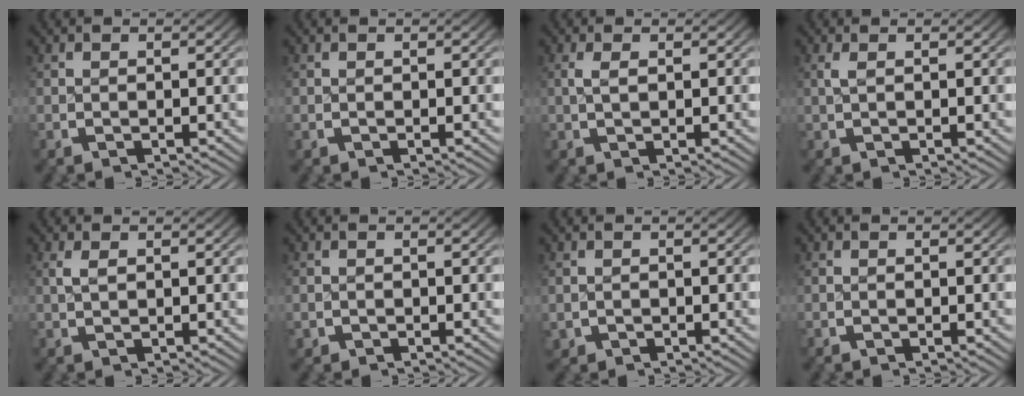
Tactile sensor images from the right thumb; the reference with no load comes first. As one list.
[{"total": 0.0}, {"total": 1.2, "force": [0.3, 0.4, 1.1], "torque": [-0.023, 0.002, 0.009]}, {"total": 0.8, "force": [0.2, 0.1, 0.8], "torque": [-0.020, 0.002, 0.007]}, {"total": 1.1, "force": [0.5, 0.4, 0.9], "torque": [-0.019, 0.002, 0.014]}, {"total": 1.0, "force": [-0.3, 1.0, 0.1], "torque": [-0.006, -0.007, -0.001]}, {"total": 1.4, "force": [-0.2, 1.3, 0.3], "torque": [-0.009, -0.008, 0.003]}, {"total": 0.0}]